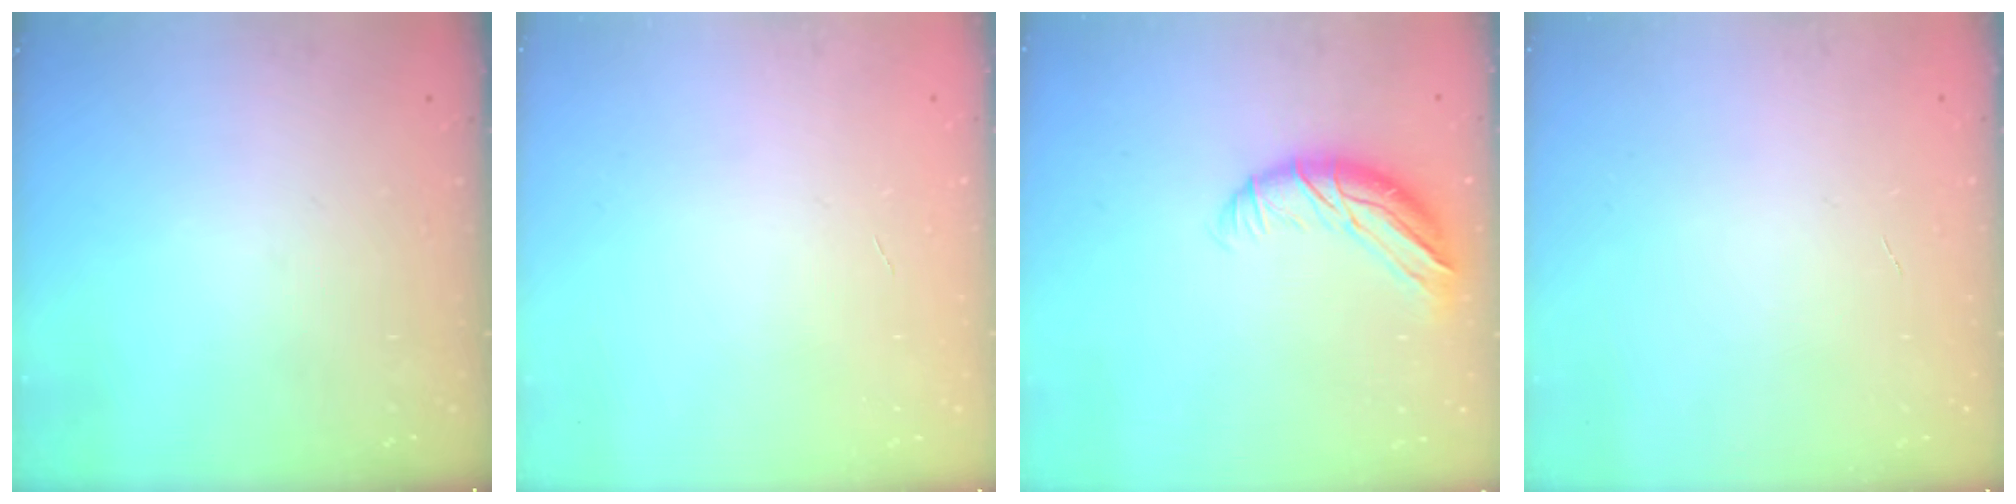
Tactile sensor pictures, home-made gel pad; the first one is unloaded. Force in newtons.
{"total": 0.0}
{"total": 10.9, "press": 10.8, "slide": 1.3}
{"total": 0.0}